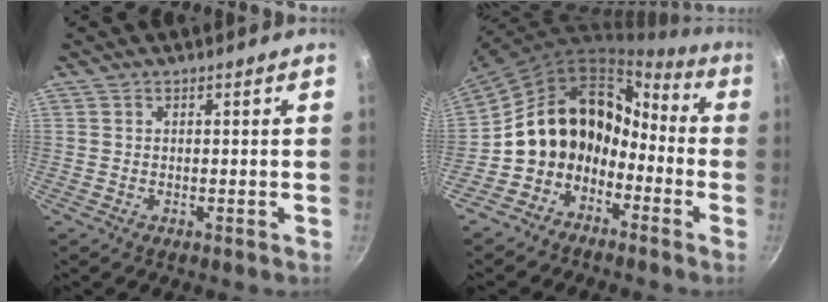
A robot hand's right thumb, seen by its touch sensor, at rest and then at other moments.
{"total": 15.7, "force": [-5.1, 12.4, 8.2], "torque": [-0.116, 0.082, -0.101]}